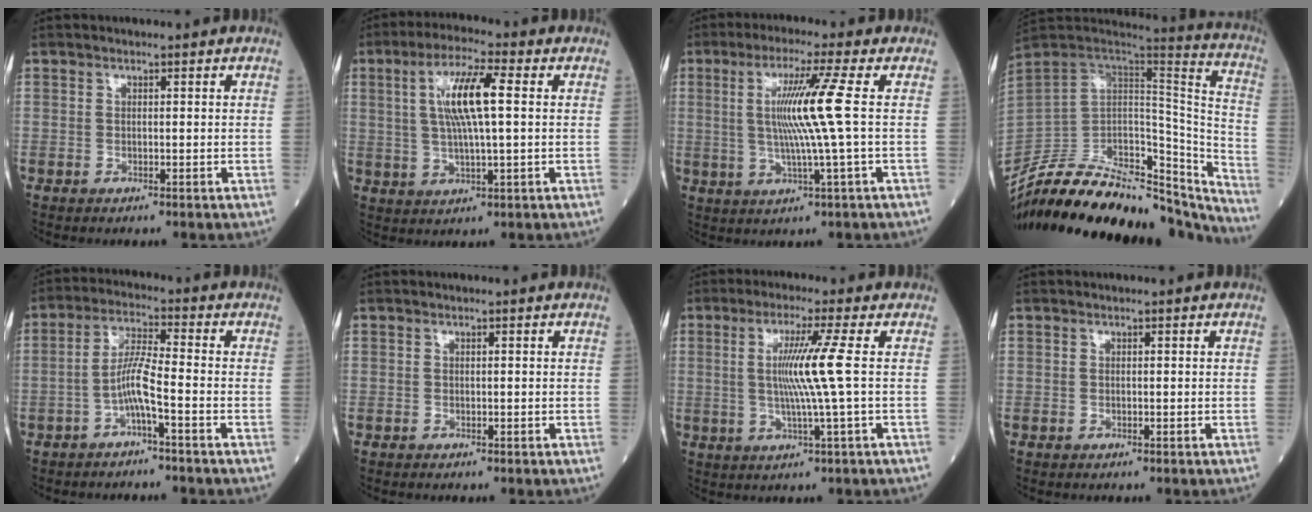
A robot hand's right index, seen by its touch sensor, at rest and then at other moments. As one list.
[{"total": 9.5, "force": [1.9, 1.1, 9.2], "torque": [-0.183, 0.009, 0.035]}, {"total": 9.2, "force": [1.0, -2.1, 8.9], "torque": [-0.172, 0.002, 0.025]}, {"total": 37.7, "force": [-32.9, 10.5, 15.0], "torque": [-0.215, -0.023, -0.468]}, {"total": 5.2, "force": [-2.3, -0.1, 4.7], "torque": [-0.094, 0.012, -0.046]}, {"total": 0.0}, {"total": 7.4, "force": [0.6, -2.0, 7.1], "torque": [-0.138, -0.003, 0.017]}, {"total": 0.0}]